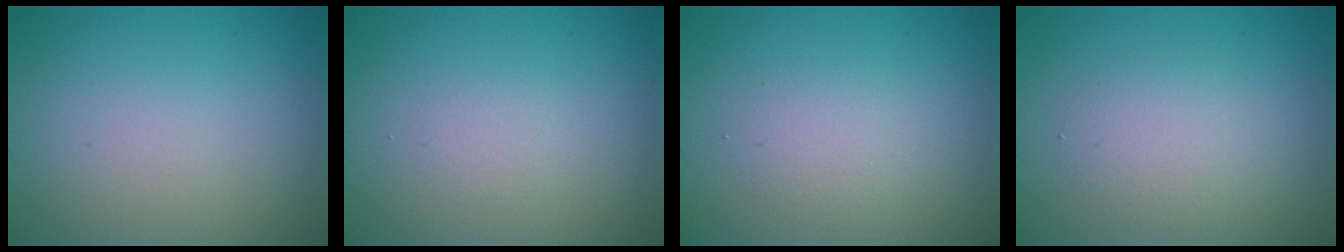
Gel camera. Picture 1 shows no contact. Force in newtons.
{"total": 0.9, "press": 0.9, "slide": 0.1}
{"total": 1.9, "press": 1.9, "slide": 0.1}
{"total": 2.6, "press": 2.6, "slide": 0.1}